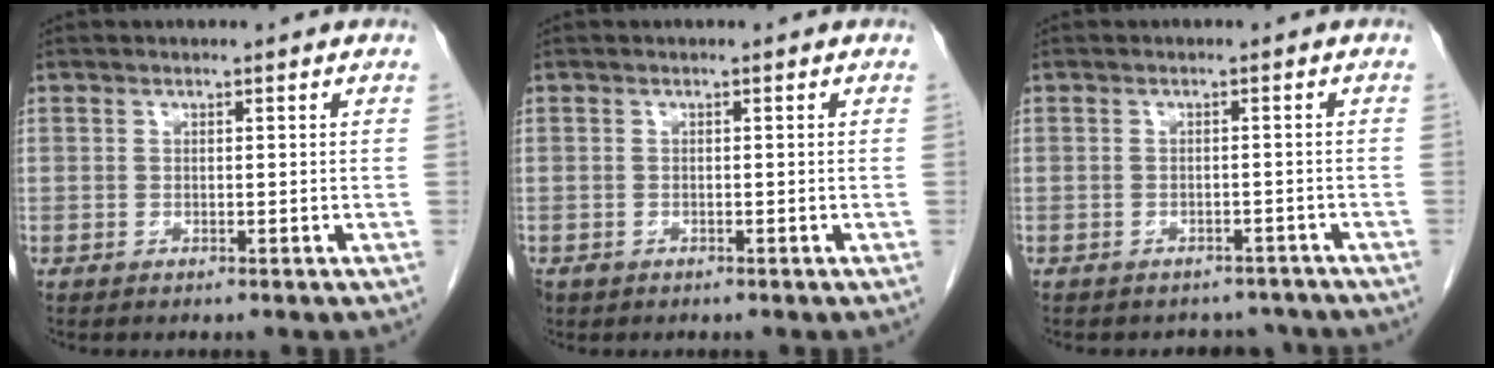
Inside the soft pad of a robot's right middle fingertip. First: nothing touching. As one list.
[{"total": 0.8, "force": [-0.5, 0.6, 0.0], "torque": [-0.007, 0.003, -0.007]}, {"total": 5.7, "force": [-5.2, 2.5, 0.3], "torque": [0.003, 0.008, -0.055]}]